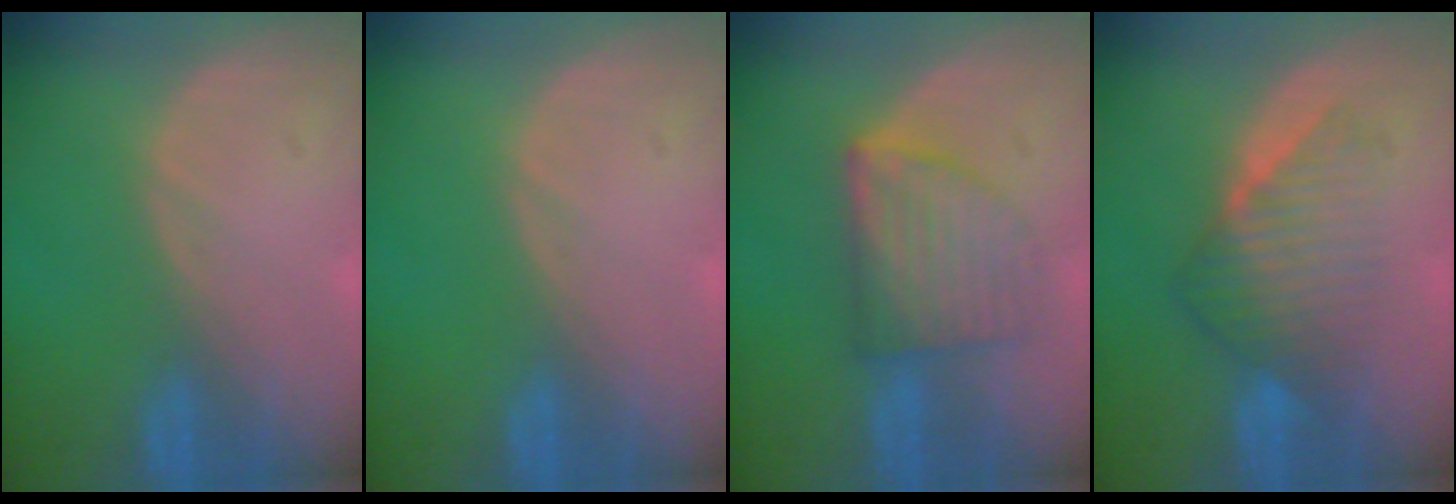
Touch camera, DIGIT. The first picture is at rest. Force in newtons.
{"total": 0.0}
{"total": 6.8, "press": 6.8, "slide": 0.1}
{"total": 6.7, "press": 6.5, "slide": 1.6}